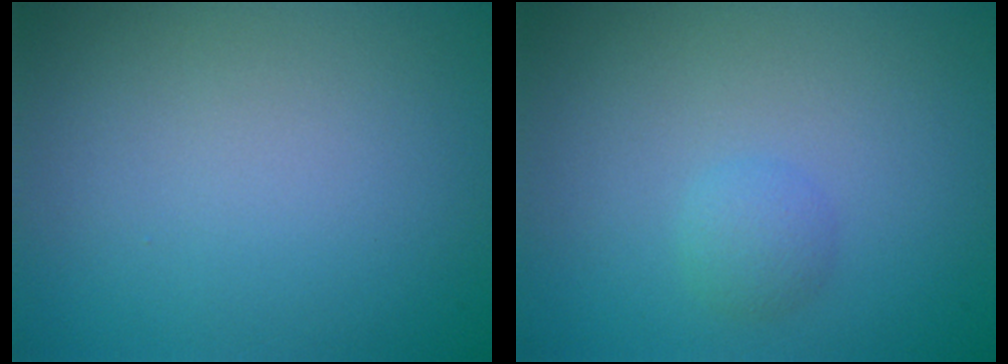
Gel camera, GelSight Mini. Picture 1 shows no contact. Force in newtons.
{"total": 1.3, "press": 1.3, "slide": 0.0}